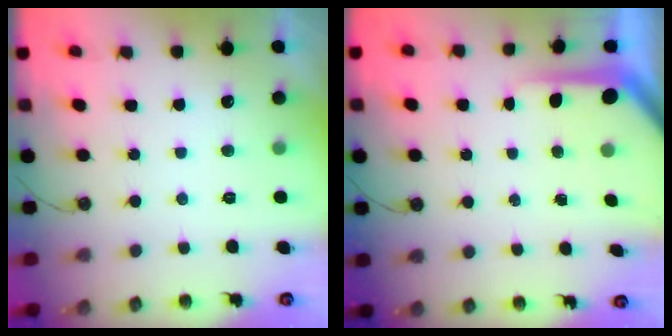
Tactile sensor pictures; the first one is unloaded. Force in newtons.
{"total": 5.4, "press": 5.4, "slide": 0.4}